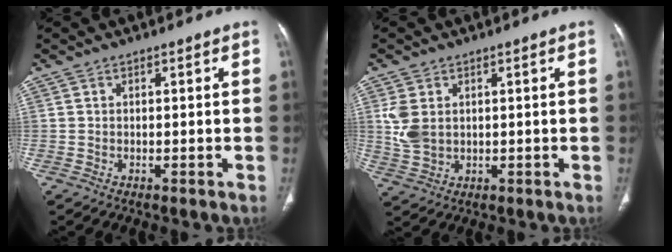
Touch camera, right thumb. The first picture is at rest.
{"total": 5.9, "force": [1.3, 4.3, 3.9], "torque": [-0.082, -0.005, 0.037]}